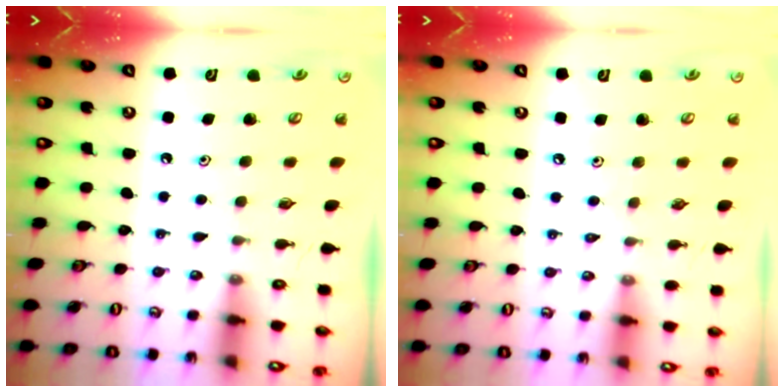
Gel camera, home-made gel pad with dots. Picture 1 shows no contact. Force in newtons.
{"total": 2.0, "press": 1.9, "slide": 0.4}